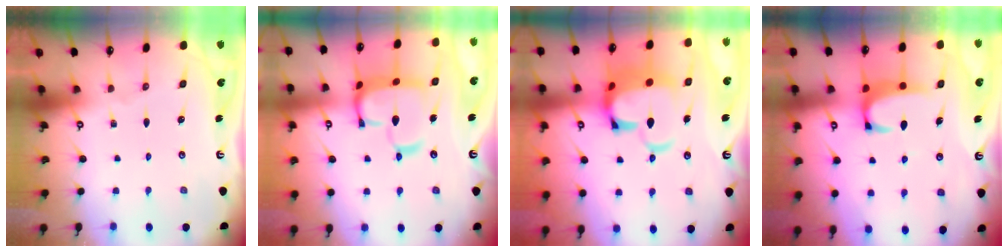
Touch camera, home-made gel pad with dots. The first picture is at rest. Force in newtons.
{"total": 11.8, "press": 11.7, "slide": 1.4}
{"total": 10.7, "press": 10.6, "slide": 1.9}
{"total": 2.0, "press": 2.0, "slide": 0.3}